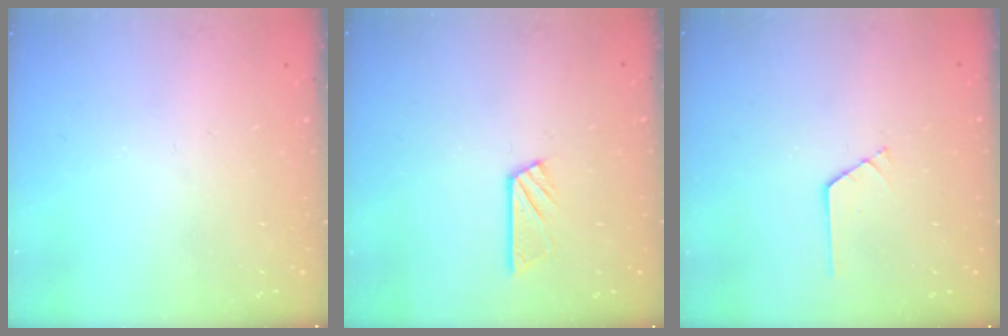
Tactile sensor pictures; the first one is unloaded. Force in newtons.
{"total": 5.7, "press": 5.7, "slide": 0.5}
{"total": 0.7, "press": 0.7, "slide": 0.1}